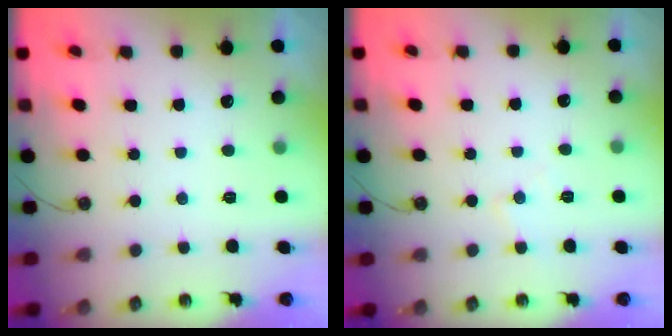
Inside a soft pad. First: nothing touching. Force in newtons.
{"total": 5.1, "press": 5.0, "slide": 0.8}